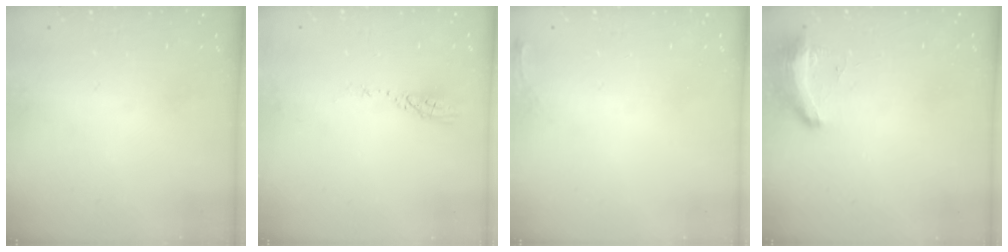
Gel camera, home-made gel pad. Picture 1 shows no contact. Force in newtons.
{"total": 3.6, "press": 3.6, "slide": 0.2}
{"total": 4.0, "press": 3.9, "slide": 0.6}
{"total": 11.0, "press": 9.7, "slide": 5.3}